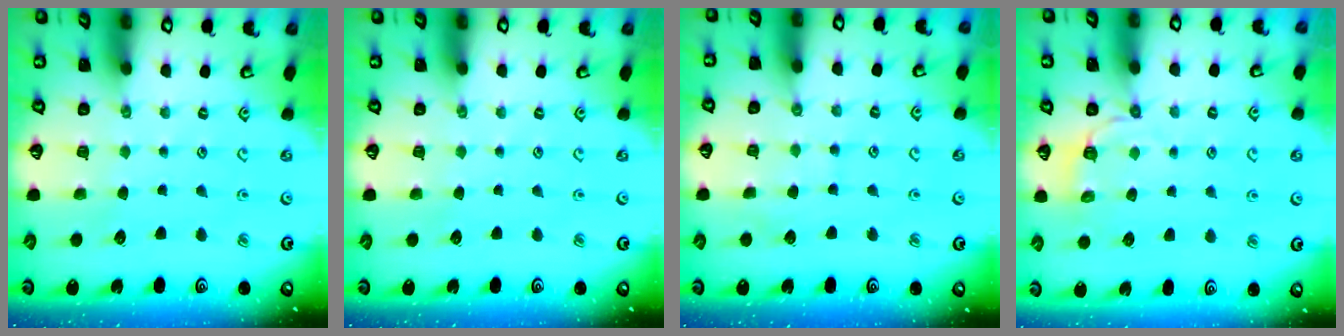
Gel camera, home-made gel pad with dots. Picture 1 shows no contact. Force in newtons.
{"total": 0.0}
{"total": 2.8, "press": 2.8, "slide": 0.4}
{"total": 3.8, "press": 3.3, "slide": 2.0}